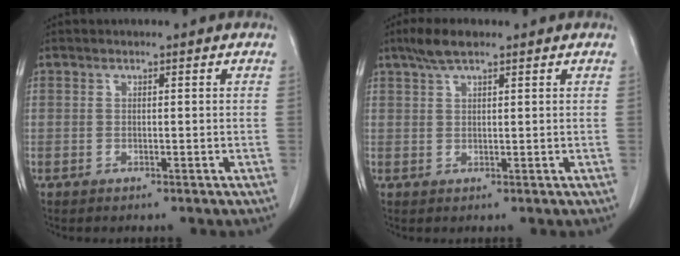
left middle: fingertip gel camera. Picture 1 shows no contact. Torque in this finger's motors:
{"motor_torque": [0.88, -0.78, -0.02, 0.05]}